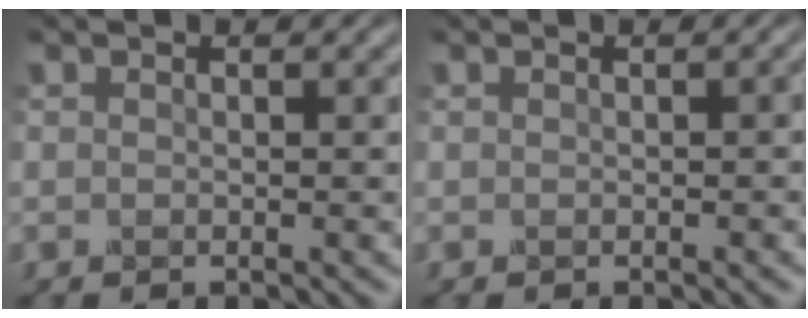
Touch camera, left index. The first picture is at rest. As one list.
[{"total": 1.5, "force": [-0.4, 0.8, 1.2], "torque": [0.000, 0.010, -0.010]}]